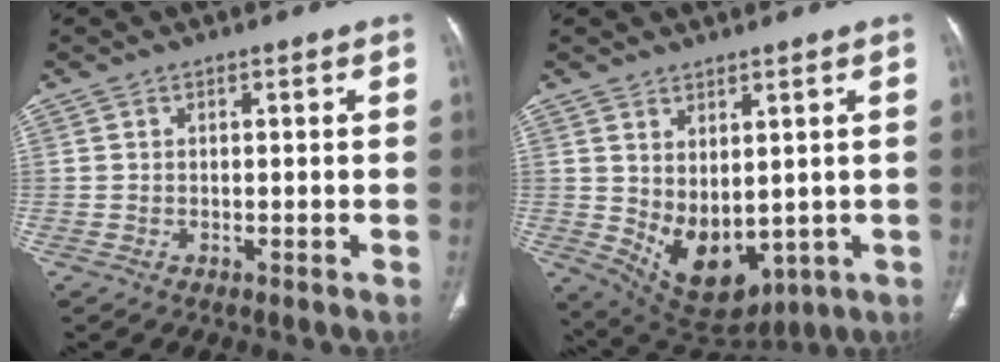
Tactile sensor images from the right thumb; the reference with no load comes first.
{"total": 11.3, "force": [0.1, 6.8, 9.1], "torque": [-0.130, -0.019, 0.038]}